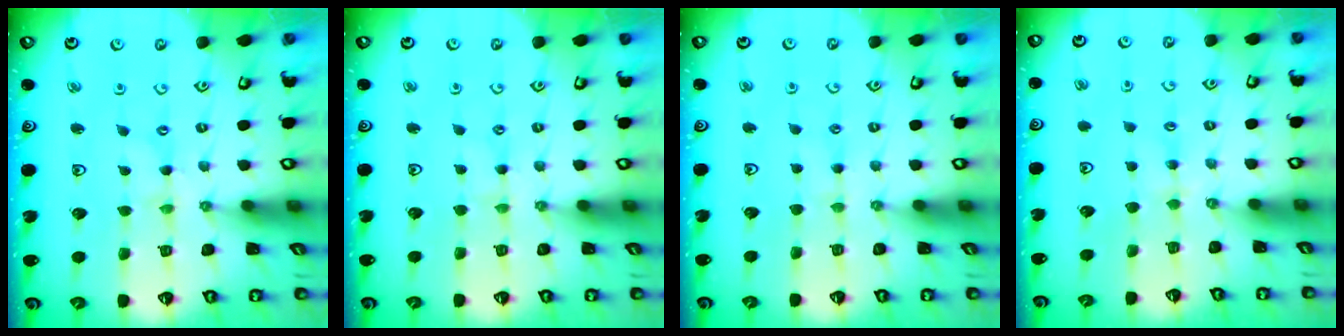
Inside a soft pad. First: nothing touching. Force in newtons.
{"total": 1.4, "press": 1.3, "slide": 0.4}
{"total": 2.1, "press": 2.0, "slide": 0.4}
{"total": 2.4, "press": 2.3, "slide": 0.4}